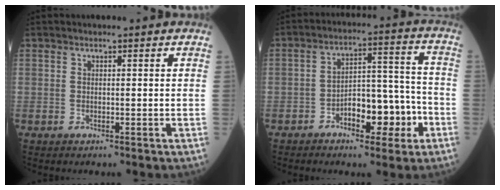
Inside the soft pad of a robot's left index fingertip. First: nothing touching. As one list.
[{"total": 9.9, "force": [-4.7, 3.8, 7.8], "torque": [-0.123, 0.033, -0.070]}]